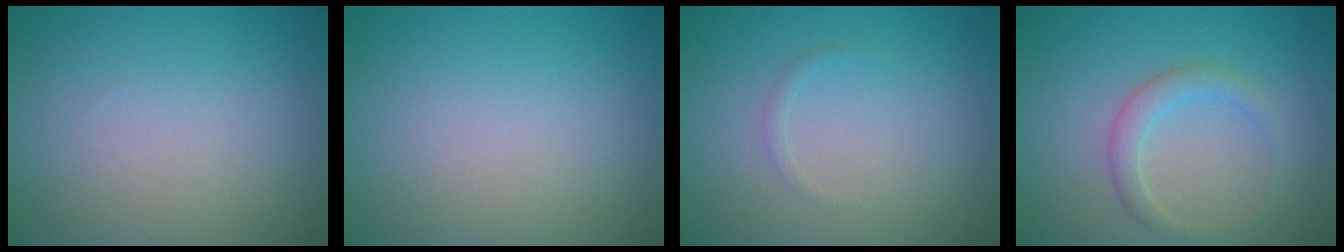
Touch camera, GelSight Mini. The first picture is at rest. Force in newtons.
{"total": 0.0}
{"total": 0.6, "press": 0.6, "slide": 0.1}
{"total": 2.1, "press": 2.1, "slide": 0.1}